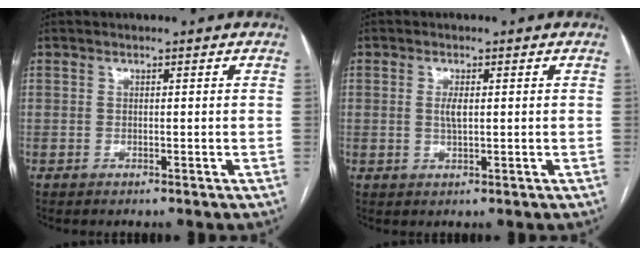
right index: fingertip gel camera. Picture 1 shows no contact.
{"total": 2.0, "force": [0.3, 0.7, 1.9], "torque": [-0.039, -0.001, 0.007]}